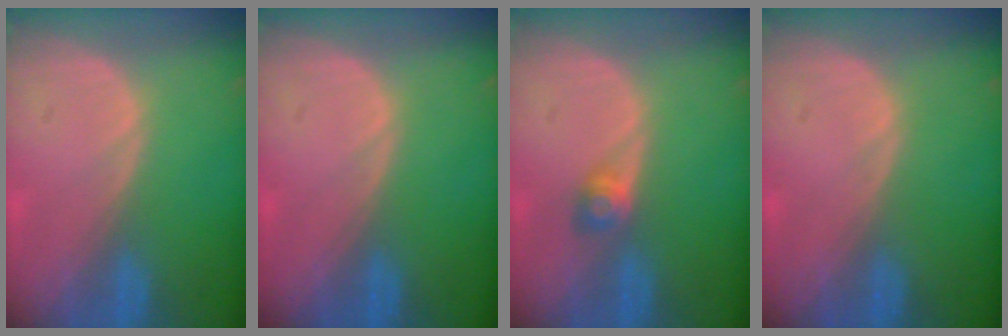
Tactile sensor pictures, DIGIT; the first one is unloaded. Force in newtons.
{"total": 0.0}
{"total": 2.5, "press": 2.3, "slide": 1.0}
{"total": 0.0}